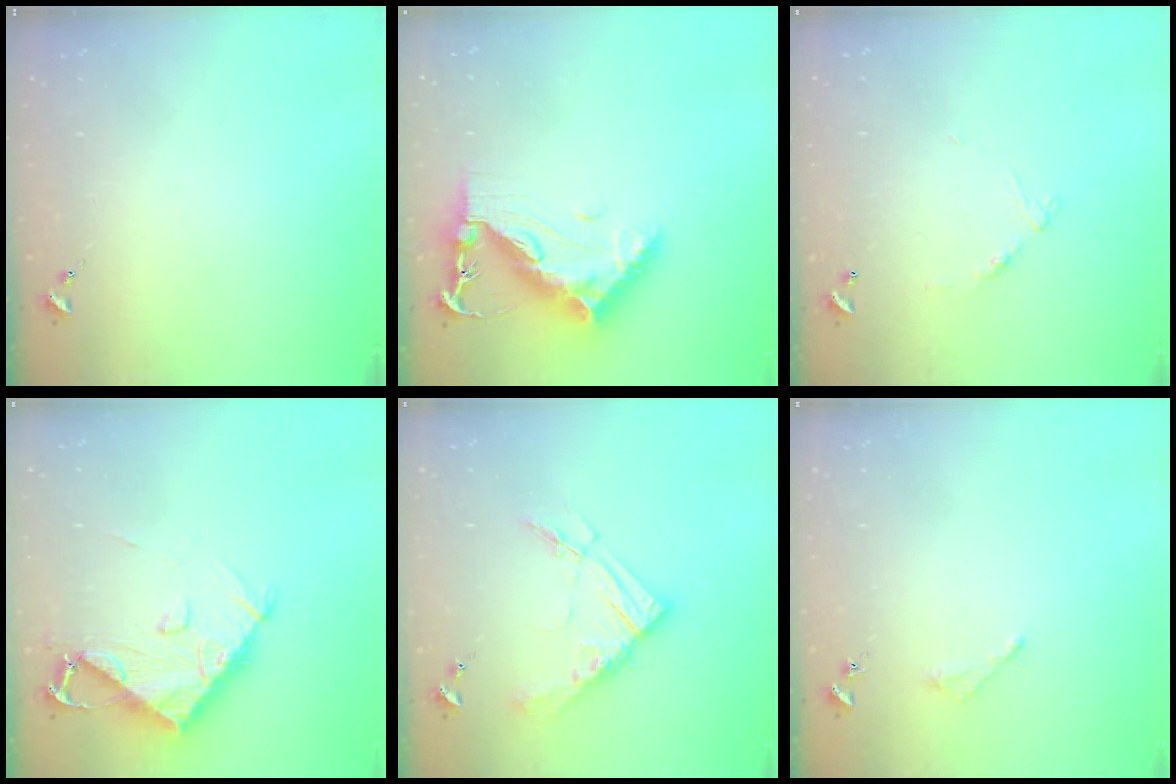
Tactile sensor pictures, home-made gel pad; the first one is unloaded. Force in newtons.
{"total": 13.5, "press": 13.4, "slide": 1.3}
{"total": 6.7, "press": 6.6, "slide": 0.5}
{"total": 10.6, "press": 10.5, "slide": 1.0}
{"total": 14.1, "press": 14.0, "slide": 1.5}
{"total": 3.0, "press": 3.0, "slide": 0.4}